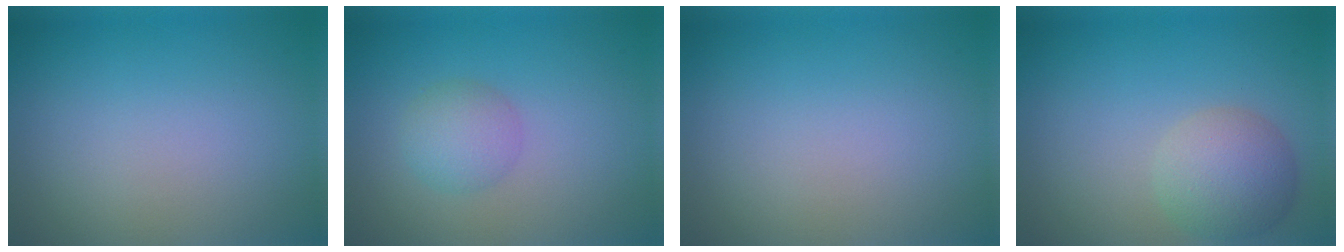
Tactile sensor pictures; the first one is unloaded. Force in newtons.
{"total": 2.5, "press": 2.4, "slide": 0.2}
{"total": 0.0}
{"total": 4.3, "press": 4.3, "slide": 0.4}